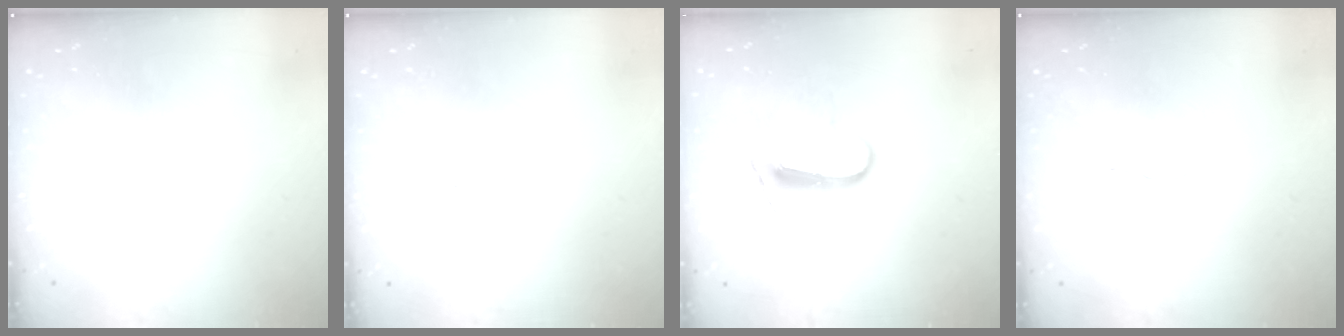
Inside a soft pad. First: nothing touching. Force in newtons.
{"total": 3.7, "press": 3.7, "slide": 0.3}
{"total": 9.7, "press": 9.7, "slide": 0.2}
{"total": 4.3, "press": 4.2, "slide": 0.4}